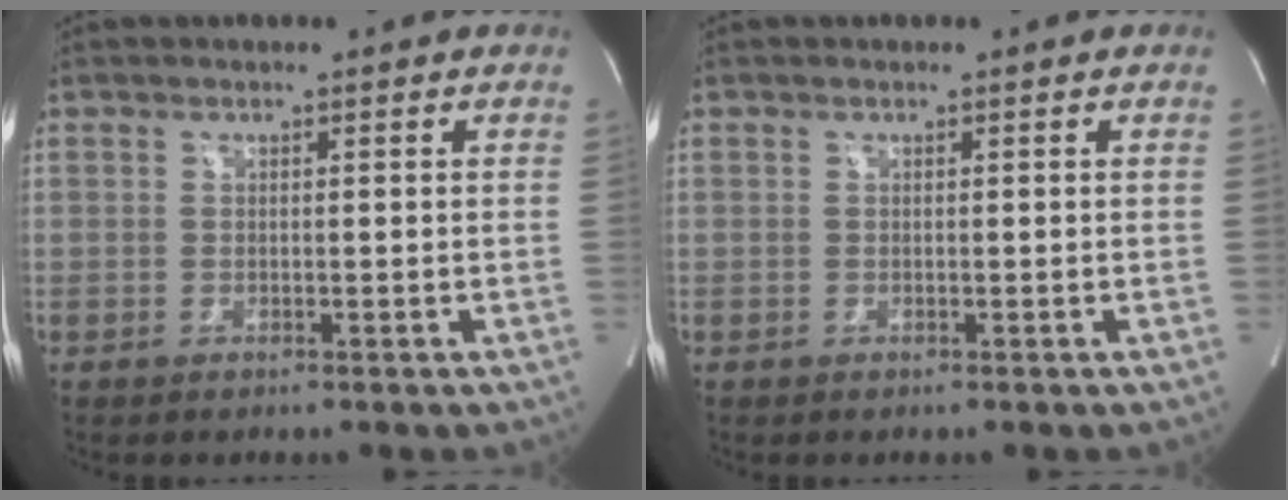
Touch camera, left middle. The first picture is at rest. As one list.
[{"total": 0.0}]